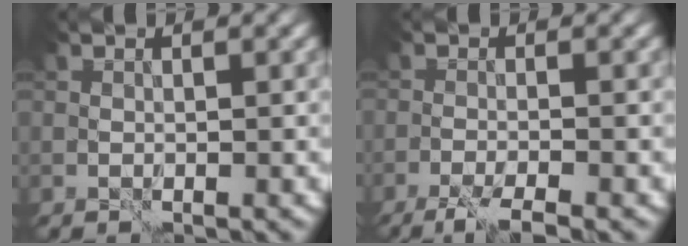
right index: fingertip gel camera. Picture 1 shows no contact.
{"total": 3.8, "force": [-2.8, 0.3, 2.6], "torque": [-0.045, -0.009, -0.053]}